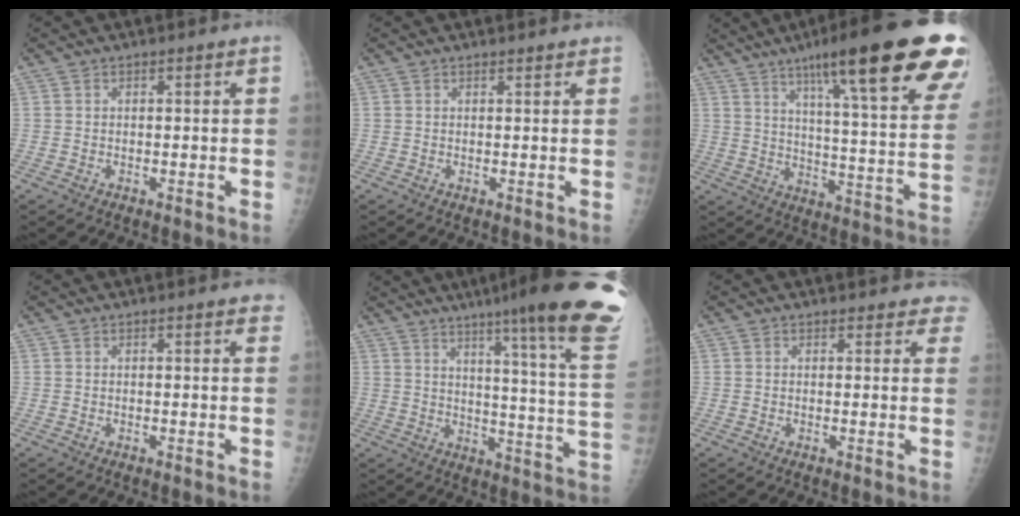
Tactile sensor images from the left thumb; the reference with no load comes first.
{"total": 1.2, "force": [1.1, 0.4, 0.3], "torque": [0.000, -0.003, 0.013]}
{"total": 28.8, "force": [17.2, 4.5, 22.7], "torque": [-0.281, -0.039, 0.240]}
{"total": 2.1, "force": [1.5, 0.7, 1.2], "torque": [0.002, 0.002, 0.013]}
{"total": 25.7, "force": [18.4, 0.8, 17.9], "torque": [-0.223, -0.112, 0.235]}
{"total": 5.1, "force": [4.6, 2.1, 0.2], "torque": [0.045, -0.018, 0.025]}